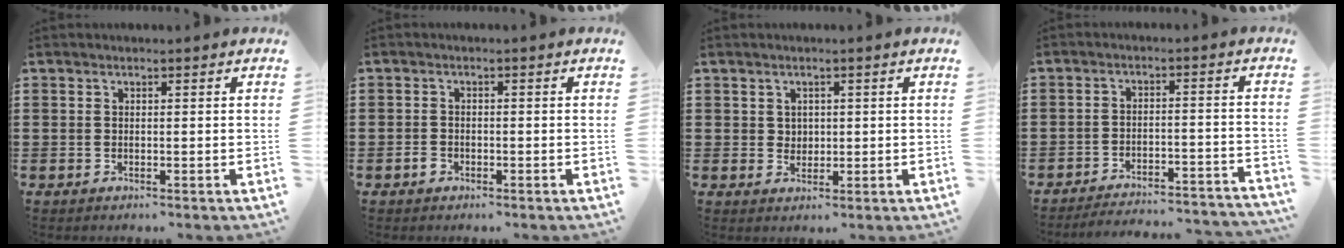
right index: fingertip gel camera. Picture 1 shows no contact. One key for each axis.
{"total": 1.5, "fx": -1.0, "fy": 0.9, "fz": 0.6, "tx": -0.013, "ty": 0.000, "tz": -0.021}
{"total": 1.9, "fx": 0.9, "fy": 1.7, "fz": 0.3, "tx": -0.011, "ty": 0.010, "tz": 0.016}
{"total": 4.3, "fx": -4.1, "fy": 0.0, "fz": 1.0, "tx": -0.022, "ty": -0.004, "tz": -0.085}